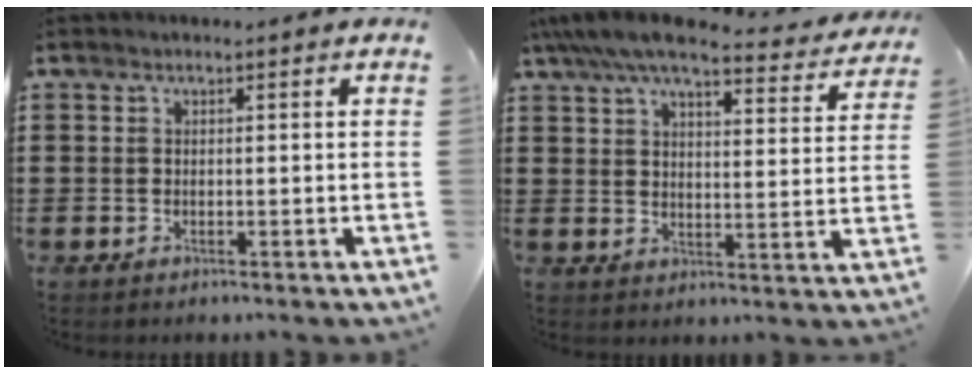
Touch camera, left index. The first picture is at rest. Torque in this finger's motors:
{"motor_torque": [2.14, 0.00, 0.31, 0.00]}